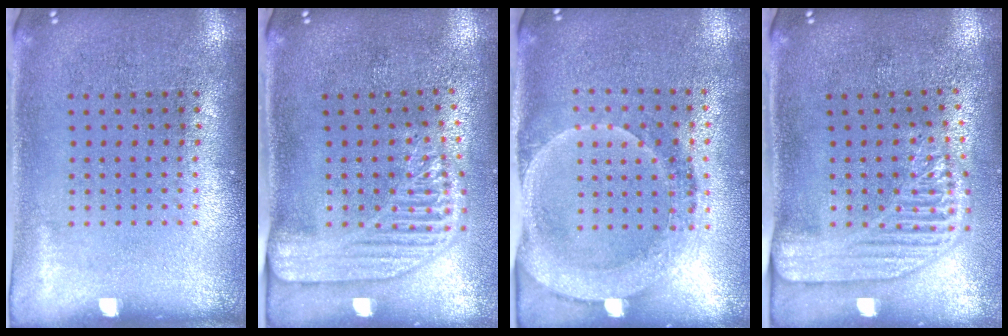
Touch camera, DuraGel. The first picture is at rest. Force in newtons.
{"total": 2.2, "press": 1.8, "slide": 1.3}
{"total": 1.8, "press": 1.6, "slide": 0.7}
{"total": 2.2, "press": 1.8, "slide": 1.3}